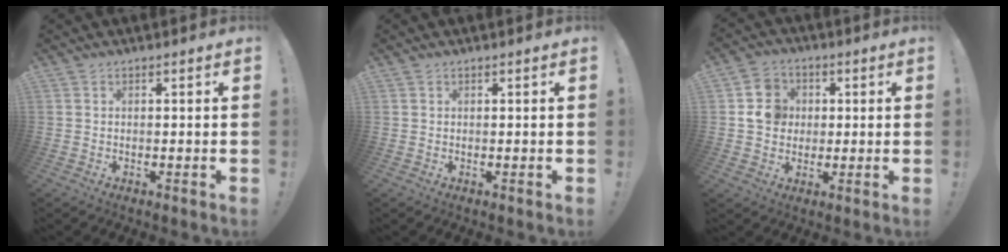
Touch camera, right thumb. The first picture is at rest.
{"total": 0.0}
{"total": 9.4, "force": [1.5, 8.6, 3.5], "torque": [-0.050, 0.003, 0.035]}